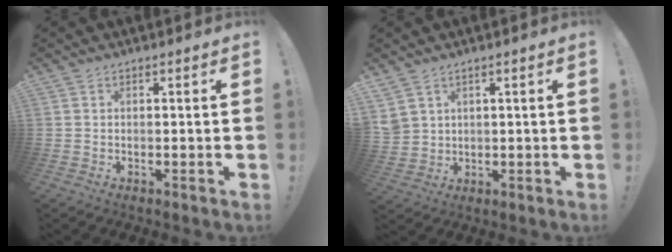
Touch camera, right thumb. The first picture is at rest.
{"total": 4.6, "force": [3.2, 3.0, 1.2], "torque": [-0.026, -0.014, 0.066]}